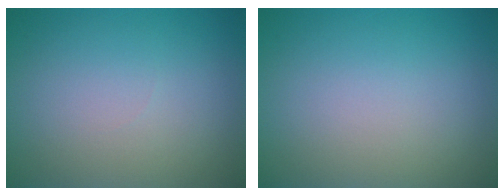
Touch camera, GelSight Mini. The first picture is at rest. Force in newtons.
{"total": 0.0}